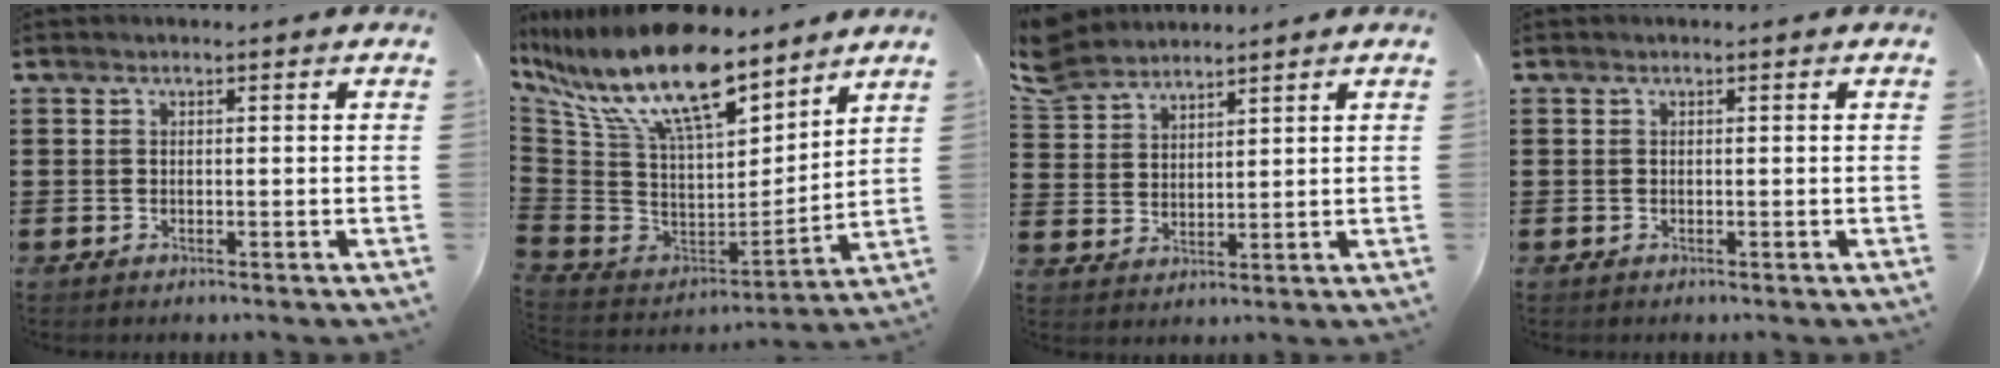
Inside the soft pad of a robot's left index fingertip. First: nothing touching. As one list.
[{"total": 17.5, "force": [11.7, 5.4, 11.8], "torque": [-0.261, -0.074, 0.200]}, {"total": 5.4, "force": [5.0, 1.7, 1.1], "torque": [-0.043, -0.011, 0.093]}, {"total": 0.0}]